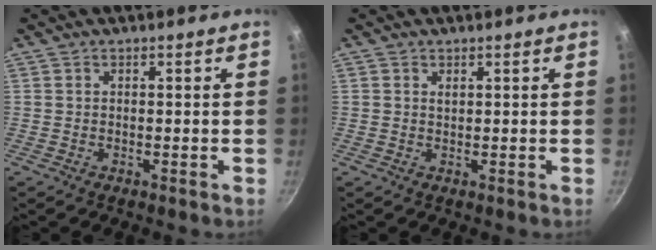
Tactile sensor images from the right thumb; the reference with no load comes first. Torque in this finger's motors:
{"motor_torque": [-0.09, -0.16, 0.78, 0.05, -0.02]}